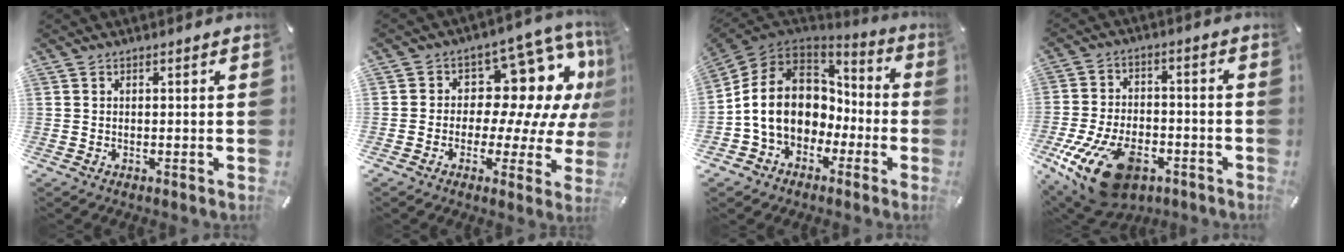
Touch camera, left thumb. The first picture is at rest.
{"total": 14.8, "force": [4.8, 9.8, 10.0], "torque": [-0.137, -0.039, 0.084]}
{"total": 15.1, "force": [-1.1, 12.8, 7.9], "torque": [-0.170, 0.015, -0.014]}
{"total": 18.5, "force": [-9.0, 10.5, 12.2], "torque": [-0.228, 0.049, -0.146]}